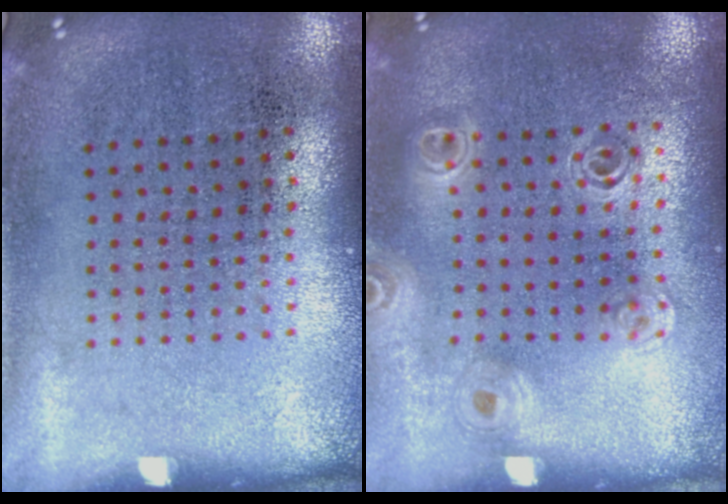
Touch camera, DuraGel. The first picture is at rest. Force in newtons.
{"total": 1.2, "press": 1.2, "slide": 0.3}